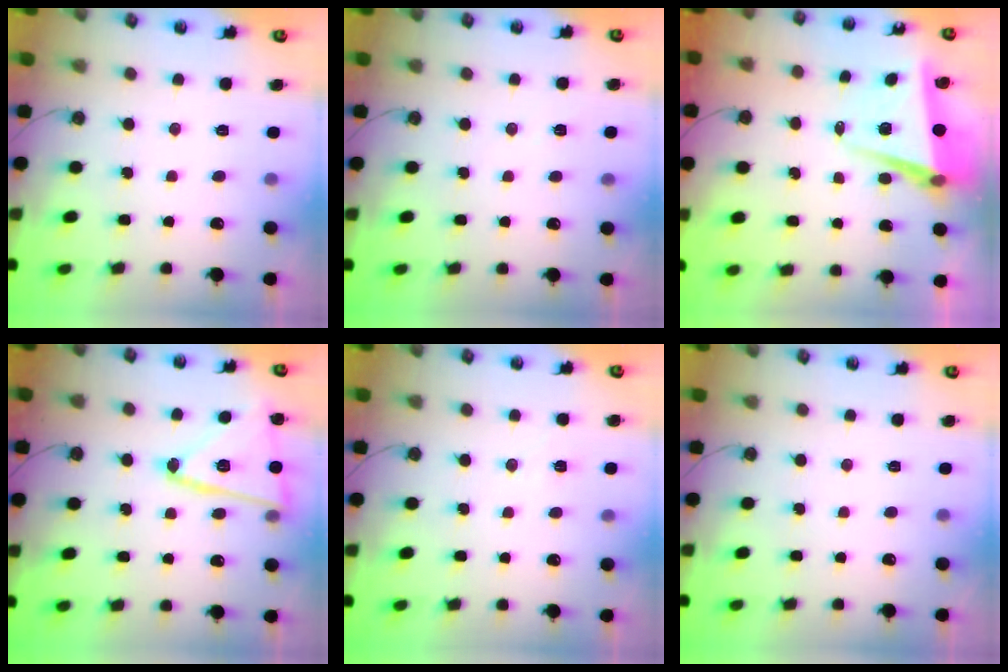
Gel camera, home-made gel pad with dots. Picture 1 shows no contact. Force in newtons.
{"total": 2.3, "press": 1.3, "slide": 1.9}
{"total": 6.2, "press": 5.0, "slide": 3.7}
{"total": 18.3, "press": 18.3, "slide": 0.9}
{"total": 5.1, "press": 4.7, "slide": 2.0}
{"total": 0.0}